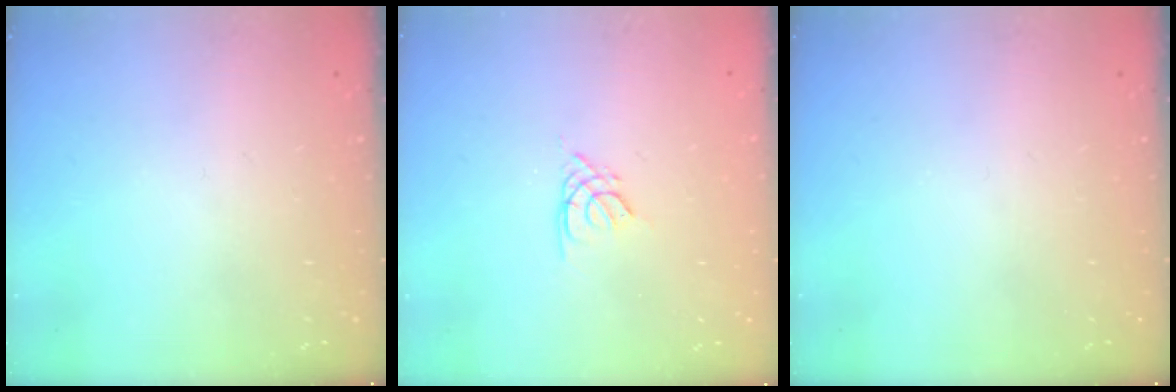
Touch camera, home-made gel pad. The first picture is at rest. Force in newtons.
{"total": 2.6, "press": 2.6, "slide": 0.3}
{"total": 0.0}